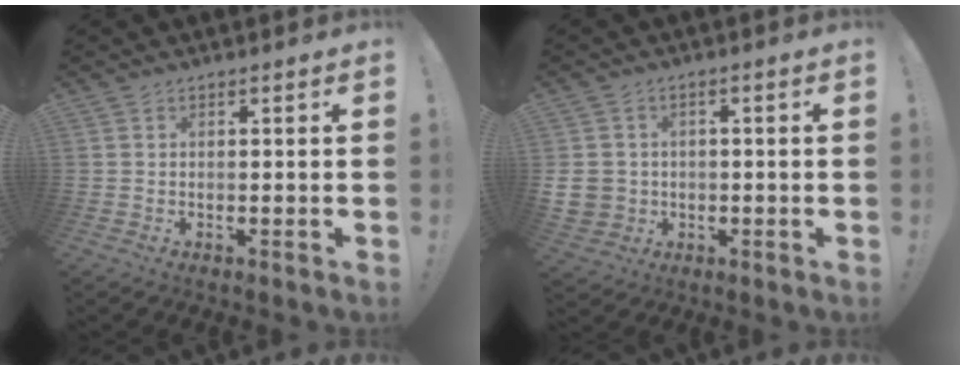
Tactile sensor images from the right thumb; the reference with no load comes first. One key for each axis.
{"total": 6.5, "fx": -0.5, "fy": 5.9, "fz": 2.7, "tx": -0.062, "ty": 0.004, "tz": -0.009}